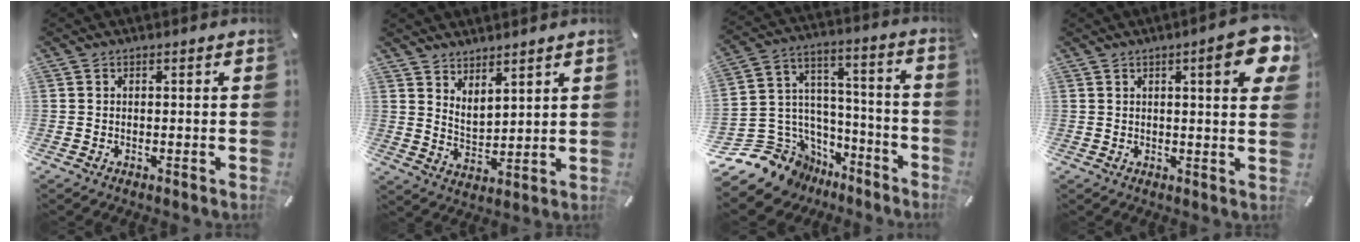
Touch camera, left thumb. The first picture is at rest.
{"total": 4.9, "force": [4.7, 1.3, -0.2], "torque": [-0.003, -0.035, 0.089]}
{"total": 12.7, "force": [-6.3, 10.9, 2.2], "torque": [-0.058, 0.011, -0.092]}
{"total": 10.1, "force": [4.2, 2.2, 8.9], "torque": [-0.113, -0.022, 0.061]}